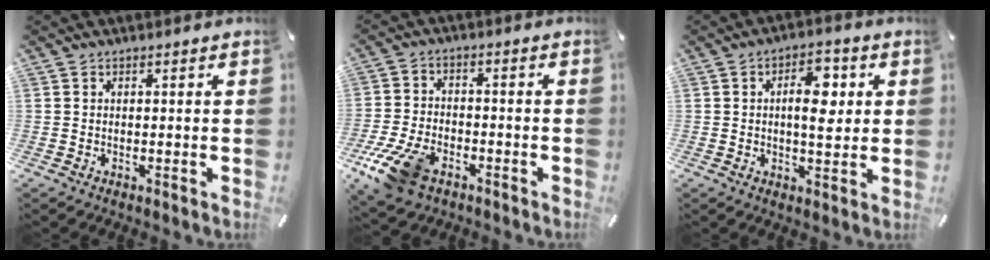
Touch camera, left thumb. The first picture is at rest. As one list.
[{"total": 11.3, "force": [-6.6, 6.5, 6.5], "torque": [-0.135, 0.027, -0.119]}, {"total": 9.3, "force": [1.6, 4.8, 7.8], "torque": [-0.109, -0.001, 0.022]}]